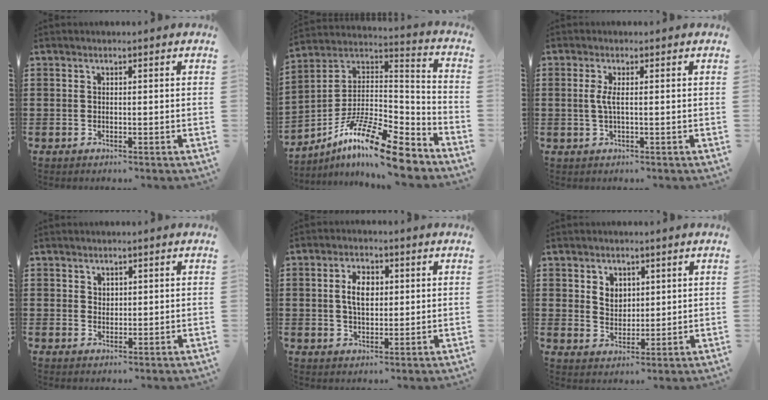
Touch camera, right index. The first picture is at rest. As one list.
[{"total": 14.0, "force": [-10.4, 2.5, 9.0], "torque": [-0.173, 0.019, -0.198]}, {"total": 2.3, "force": [0.0, 0.2, 2.3], "torque": [-0.052, -0.006, -0.004]}, {"total": 1.4, "force": [1.0, 1.0, 0.3], "torque": [-0.006, 0.004, 0.020]}, {"total": 4.7, "force": [0.6, 2.7, 3.8], "torque": [-0.071, 0.010, 0.006]}, {"total": 3.4, "force": [1.8, 2.7, 0.9], "torque": [-0.022, 0.008, 0.031]}]